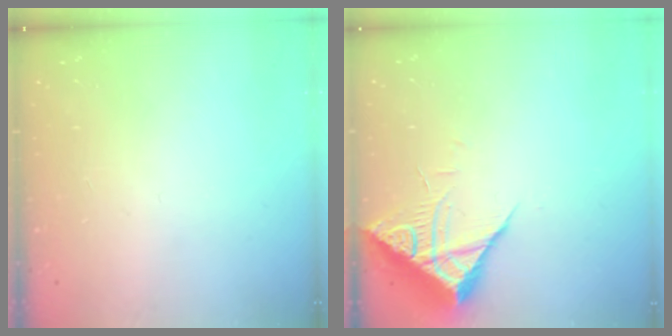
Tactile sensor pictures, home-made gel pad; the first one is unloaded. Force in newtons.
{"total": 8.5, "press": 8.4, "slide": 0.8}